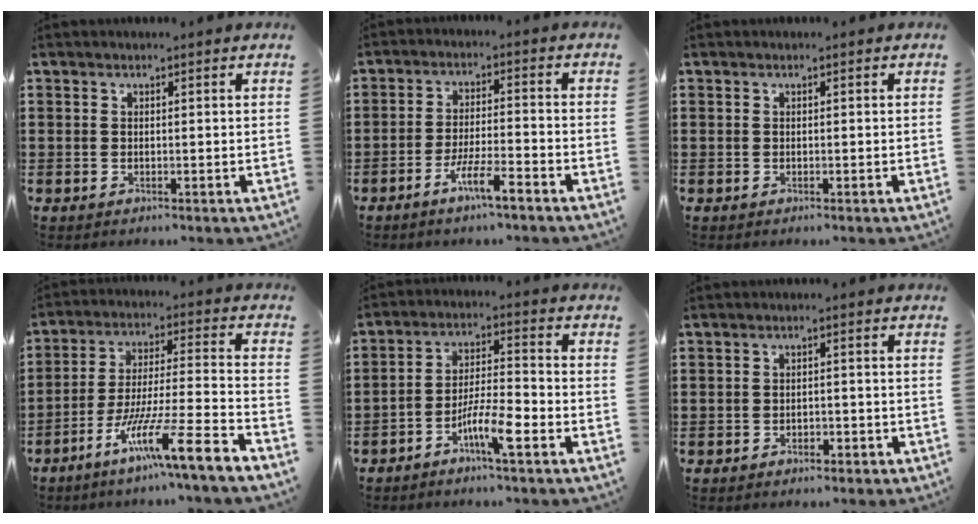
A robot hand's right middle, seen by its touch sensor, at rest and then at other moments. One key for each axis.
{"total": 5.8, "fx": -3.9, "fy": 0.7, "fz": 4.2, "tx": -0.088, "ty": -0.007, "tz": -0.074}
{"total": 0.0}
{"total": 11.9, "fx": -8.2, "fy": -0.1, "fz": 8.6, "tx": -0.152, "ty": 0.000, "tz": -0.161}
{"total": 6.5, "fx": -4.0, "fy": 1.1, "fz": 5.1, "tx": -0.103, "ty": -0.002, "tz": -0.077}
{"total": 1.7, "fx": -1.5, "fy": 0.6, "fz": 0.3, "tx": -0.011, "ty": 0.001, "tz": -0.033}